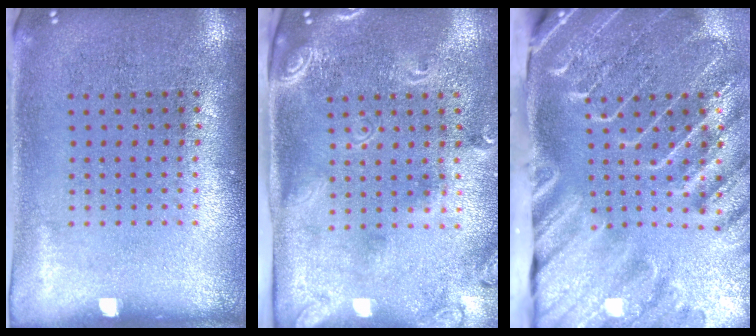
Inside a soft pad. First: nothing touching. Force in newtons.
{"total": 2.5, "press": 1.8, "slide": 1.7}
{"total": 4.5, "press": 3.4, "slide": 3.0}